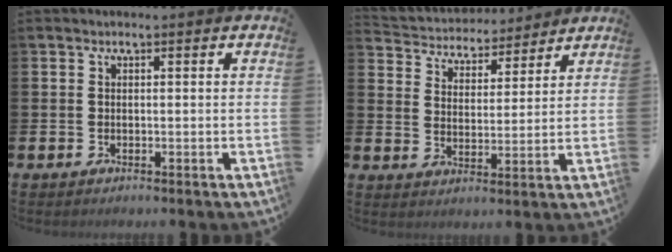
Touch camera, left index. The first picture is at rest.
{"total": 4.6, "force": [4.3, 1.7, -0.2], "torque": [-0.024, -0.035, 0.070]}